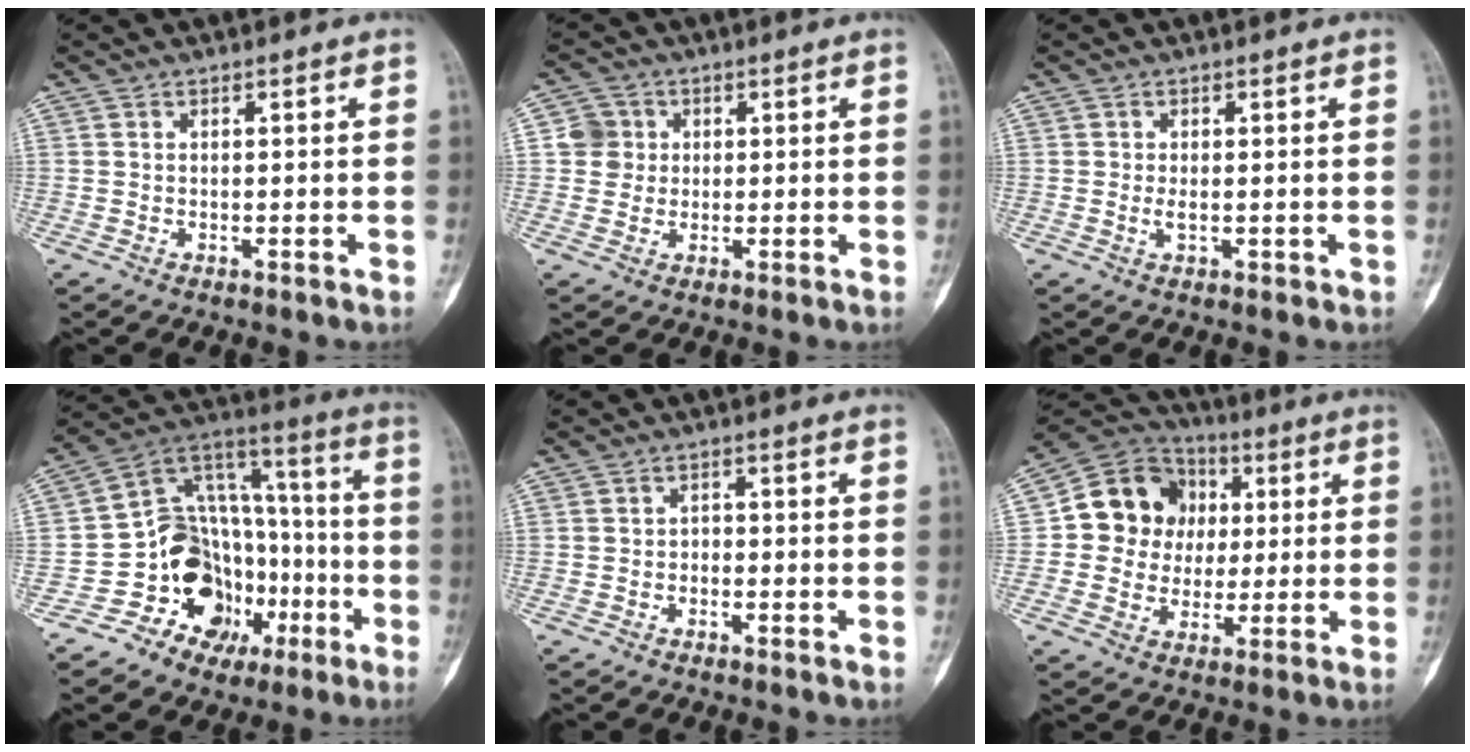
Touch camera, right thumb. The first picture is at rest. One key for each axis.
{"total": 4.5, "fx": 0.7, "fy": 4.4, "fz": 0.5, "tx": 0.027, "ty": 0.008, "tz": 0.007}
{"total": 1.4, "fx": -0.1, "fy": 0.8, "fz": 1.2, "tx": -0.021, "ty": -0.001, "tz": -0.002}
{"total": 20.1, "fx": -7.1, "fy": 15.5, "fz": 10.7, "tx": -0.108, "ty": 0.103, "tz": -0.112}
{"total": 1.3, "fx": -0.6, "fy": 1.0, "fz": 0.5, "tx": 0.004, "ty": 0.007, "tz": -0.015}
{"total": 13.9, "fx": 1.6, "fy": 12.6, "fz": 5.6, "tx": -0.053, "ty": 0.015, "tz": 0.024}